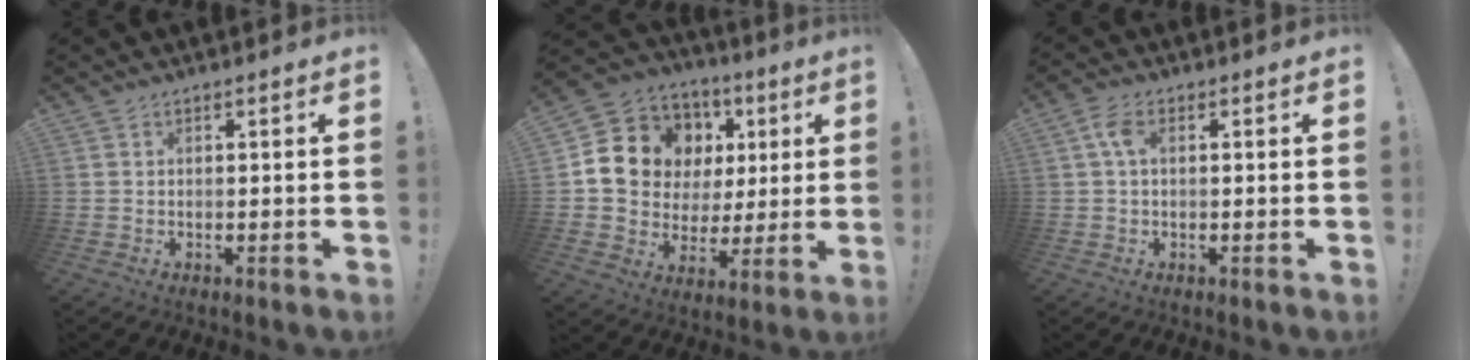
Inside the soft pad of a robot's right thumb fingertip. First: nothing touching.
{"total": 14.1, "force": [4.5, 12.2, 5.4], "torque": [-0.082, -0.024, 0.110]}
{"total": 4.2, "force": [0.8, 2.1, 3.6], "torque": [-0.069, 0.003, 0.011]}